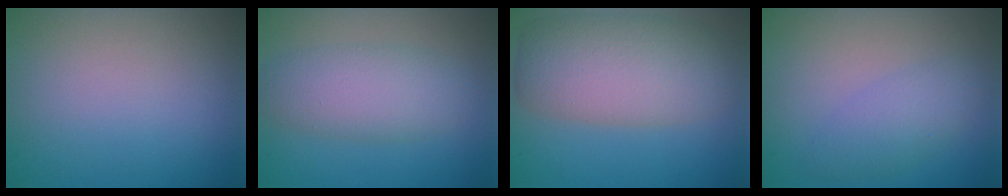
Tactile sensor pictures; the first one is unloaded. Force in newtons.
{"total": 4.3, "press": 4.3, "slide": 0.4}
{"total": 7.5, "press": 7.5, "slide": 0.2}
{"total": 2.7, "press": 2.7, "slide": 0.0}